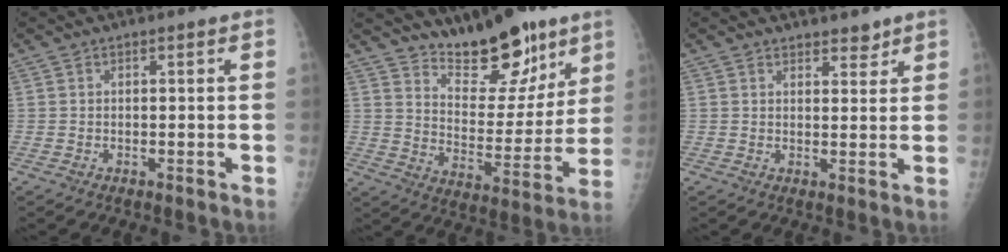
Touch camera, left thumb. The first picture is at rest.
{"total": 16.6, "force": [12.2, 6.7, 9.2], "torque": [-0.085, -0.088, 0.197]}
{"total": 2.8, "force": [2.4, 1.3, 0.8], "torque": [0.007, -0.016, 0.032]}